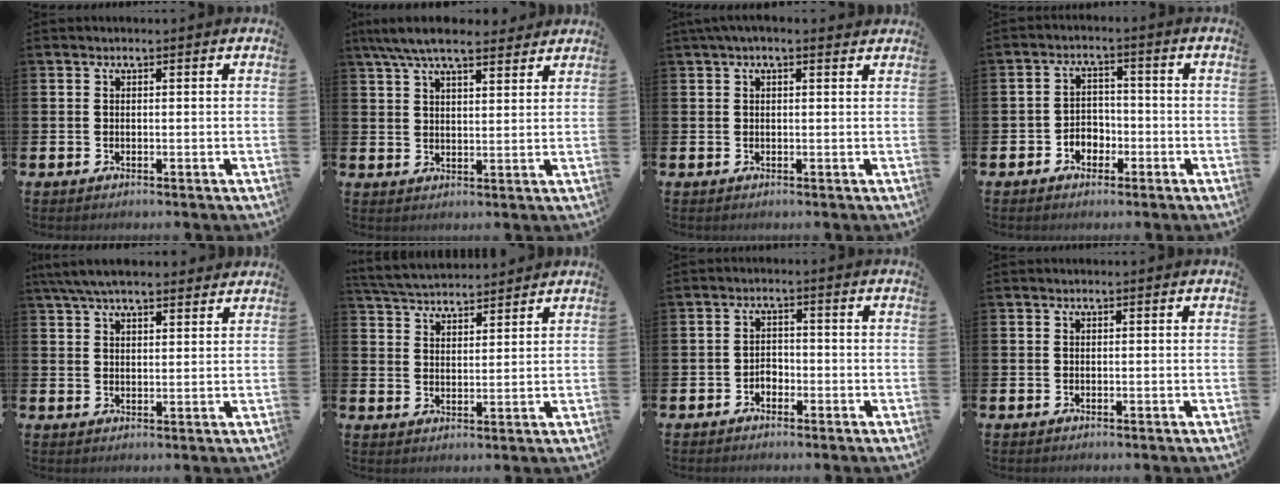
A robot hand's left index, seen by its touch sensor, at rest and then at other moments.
{"total": 7.2, "force": [6.4, 1.6, 2.9], "torque": [-0.067, -0.019, 0.116]}
{"total": 1.4, "force": [1.1, 0.1, 0.8], "torque": [-0.011, 0.001, 0.018]}
{"total": 3.1, "force": [-1.9, 2.3, 0.8], "torque": [-0.015, 0.004, -0.045]}
{"total": 5.9, "force": [5.3, 1.3, 2.2], "torque": [-0.050, -0.014, 0.098]}
{"total": 4.6, "force": [4.6, 0.6, 0.3], "torque": [-0.024, -0.026, 0.082]}
{"total": 1.9, "force": [-1.2, 1.4, 0.6], "torque": [-0.008, 0.001, -0.029]}
{"total": 0.0}